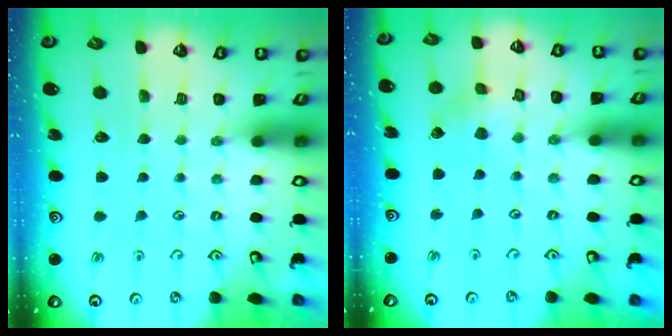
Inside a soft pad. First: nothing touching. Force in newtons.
{"total": 2.9, "press": 2.9, "slide": 0.2}